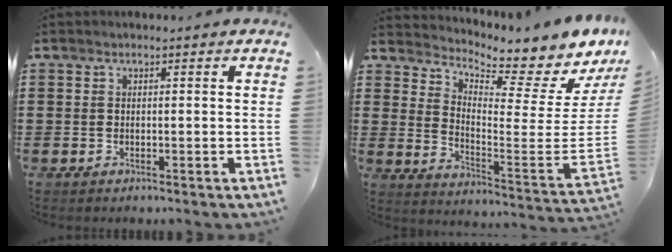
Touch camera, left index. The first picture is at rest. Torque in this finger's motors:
{"motor_torque": [-0.03, -0.03, 0.20, 0.00]}